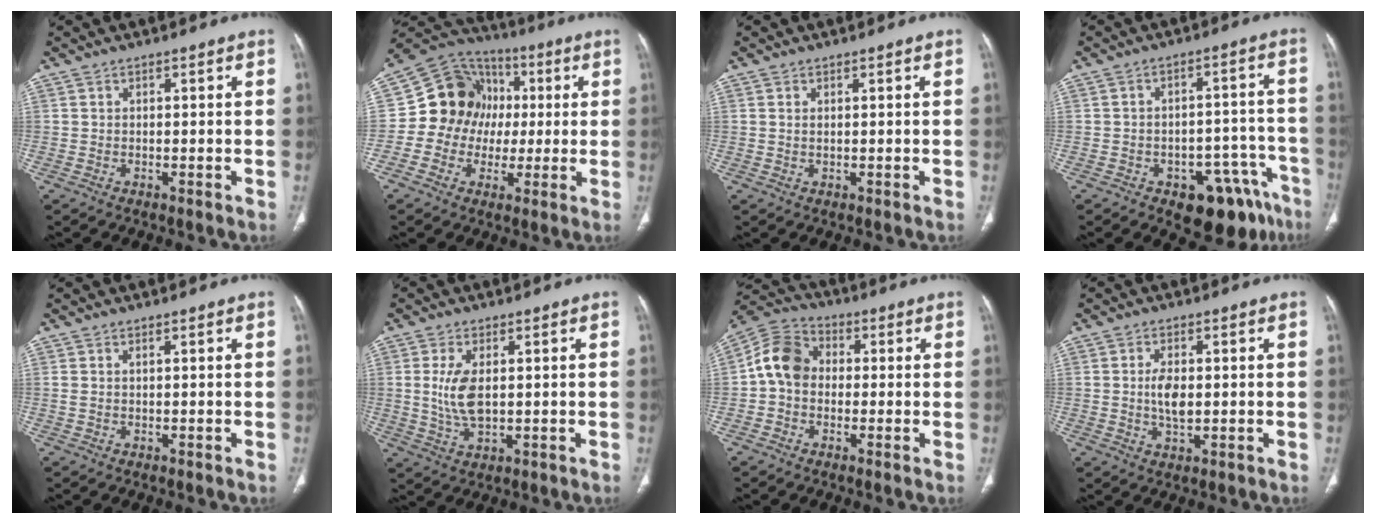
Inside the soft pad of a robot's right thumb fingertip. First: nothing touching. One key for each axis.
{"total": 14.7, "fx": 0.5, "fy": 13.2, "fz": 6.6, "tx": -0.080, "ty": 0.030, "tz": 0.000}
{"total": 0.7, "fx": 0.3, "fy": 0.3, "fz": 0.5, "tx": -0.015, "ty": 0.003, "tz": 0.008}
{"total": 13.7, "fx": -8.5, "fy": 7.2, "fz": 8.0, "tx": -0.049, "ty": 0.071, "tz": -0.108}
{"total": 0.8, "fx": 0.3, "fy": 0.3, "fz": 0.7, "tx": -0.023, "ty": 0.012, "tz": 0.013}
{"total": 7.1, "fx": 0.8, "fy": 3.6, "fz": 6.1, "tx": -0.130, "ty": -0.008, "tz": 0.021}
{"total": 9.1, "fx": -0.1, "fy": 7.3, "fz": 5.5, "tx": -0.091, "ty": 0.029, "tz": -0.017}
{"total": 4.8, "fx": 0.2, "fy": 2.4, "fz": 4.2, "tx": -0.081, "ty": -0.004, "tz": 0.005}